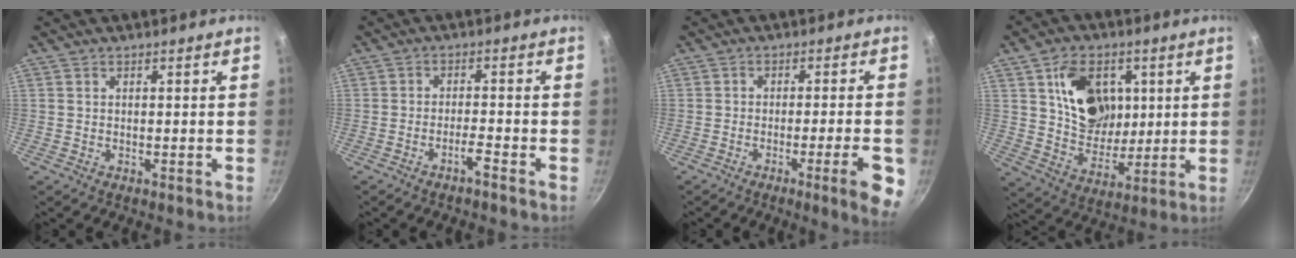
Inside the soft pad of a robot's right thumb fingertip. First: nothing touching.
{"total": 2.7, "force": [-2.0, 0.1, 1.7], "torque": [-0.037, 0.019, -0.032]}
{"total": 8.5, "force": [-3.1, 0.9, 7.8], "torque": [-0.094, 0.012, -0.042]}
{"total": 14.0, "force": [4.3, 10.4, 8.4], "torque": [-0.096, -0.022, 0.081]}